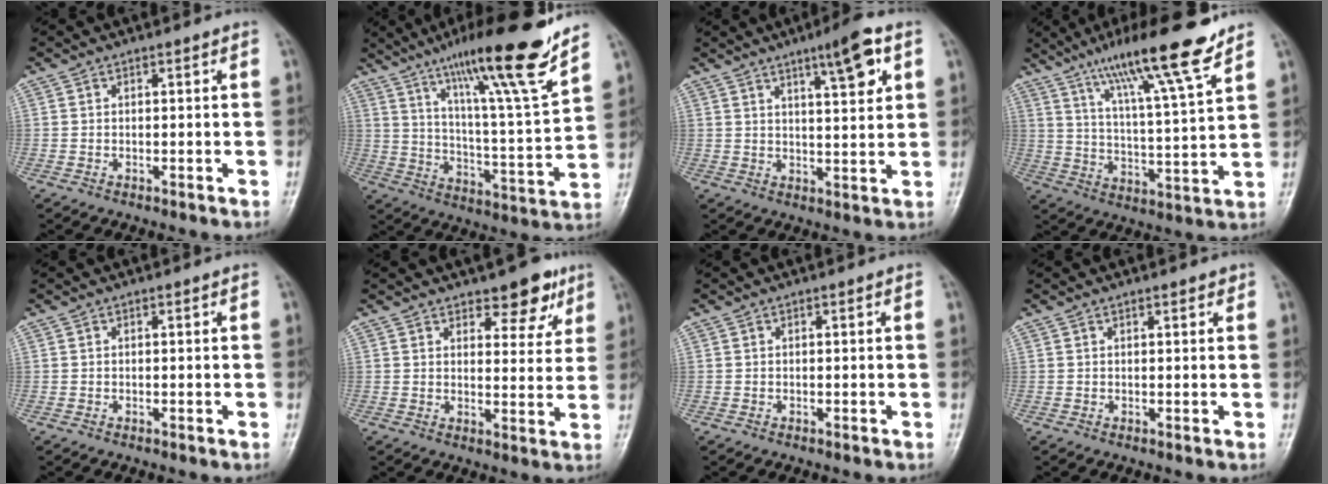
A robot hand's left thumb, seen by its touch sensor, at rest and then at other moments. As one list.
[{"total": 20.2, "force": [14.3, 1.0, 14.2], "torque": [-0.202, -0.072, 0.233]}, {"total": 8.3, "force": [4.3, 1.5, 7.0], "torque": [-0.101, -0.019, 0.065]}, {"total": 15.8, "force": [11.0, 1.3, 11.2], "torque": [-0.181, -0.052, 0.183]}, {"total": 0.0}, {"total": 7.4, "force": [5.0, 3.5, 4.2], "torque": [-0.019, -0.027, 0.067]}, {"total": 0.0}, {"total": 1.3, "force": [1.0, 0.5, 0.7], "torque": [-0.006, -0.003, 0.010]}]